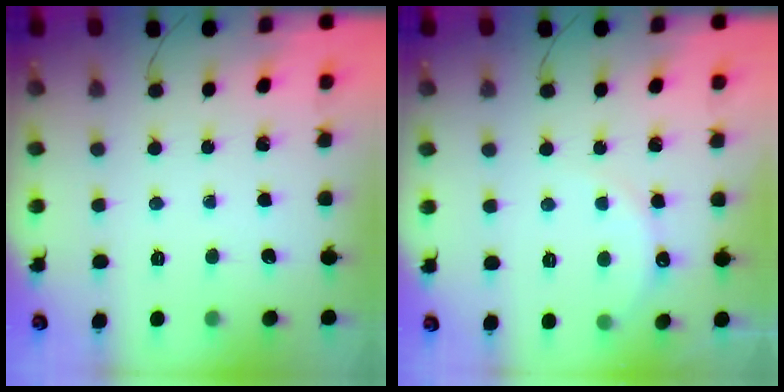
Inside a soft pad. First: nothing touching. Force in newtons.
{"total": 6.3, "press": 6.2, "slide": 1.3}